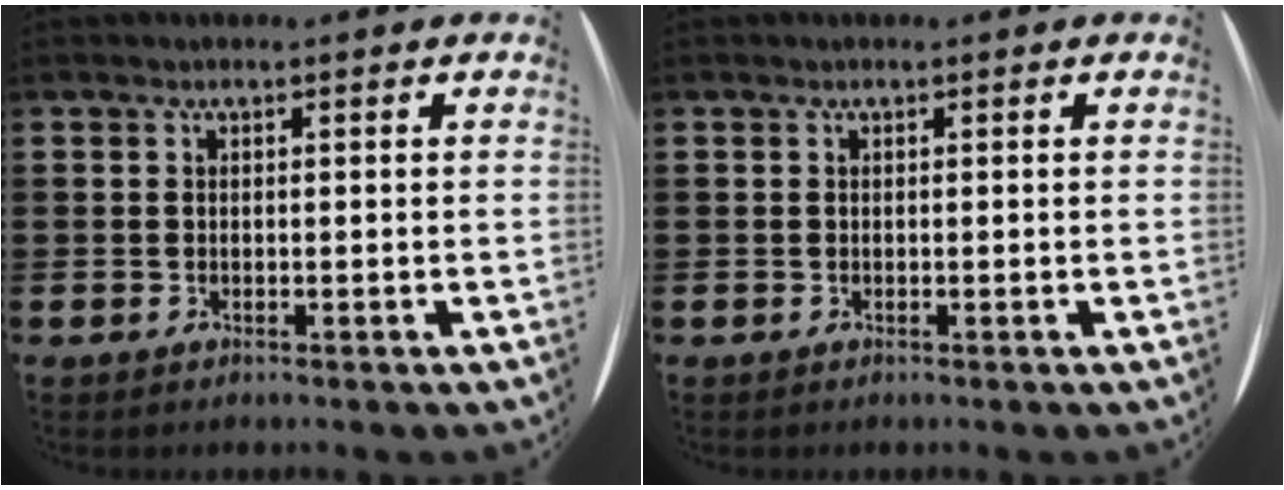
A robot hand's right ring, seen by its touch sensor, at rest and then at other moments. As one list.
[{"total": 0.0}]